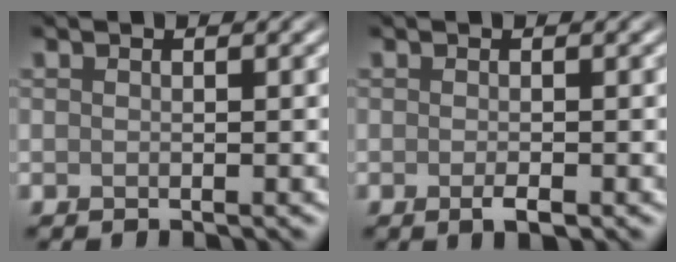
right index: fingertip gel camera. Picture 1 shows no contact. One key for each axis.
{"total": 1.2, "fx": -0.5, "fy": 0.3, "fz": 1.0, "tx": -0.018, "ty": -0.005, "tz": -0.009}